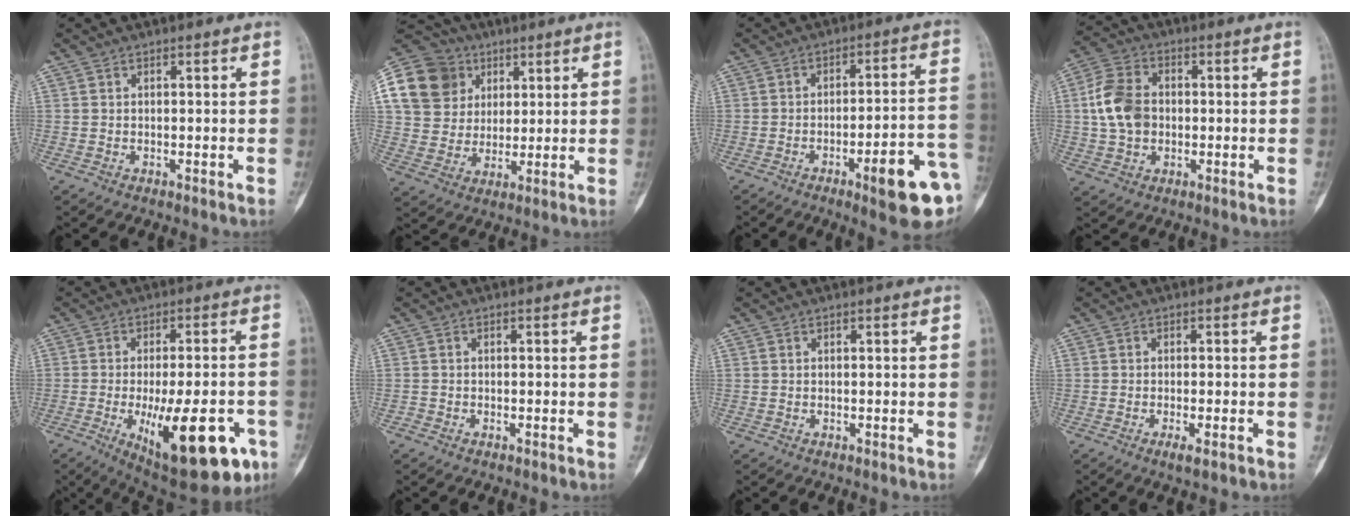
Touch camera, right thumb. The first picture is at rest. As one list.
[{"total": 17.8, "force": [6.0, 15.4, 6.7], "torque": [-0.116, 0.020, 0.114]}, {"total": 14.0, "force": [-6.0, 2.7, 12.4], "torque": [-0.140, 0.031, -0.074]}, {"total": 9.7, "force": [0.2, 7.6, 6.0], "torque": [-0.106, 0.015, -0.002]}, {"total": 20.8, "force": [-7.7, 7.6, 17.7], "torque": [-0.217, 0.006, -0.091]}, {"total": 0.6, "force": [-0.5, 0.2, 0.0], "torque": [0.001, 0.000, -0.013]}, {"total": 0.0}, {"total": 2.5, "force": [-1.4, 0.5, 2.1], "torque": [-0.032, -0.003, -0.023]}]